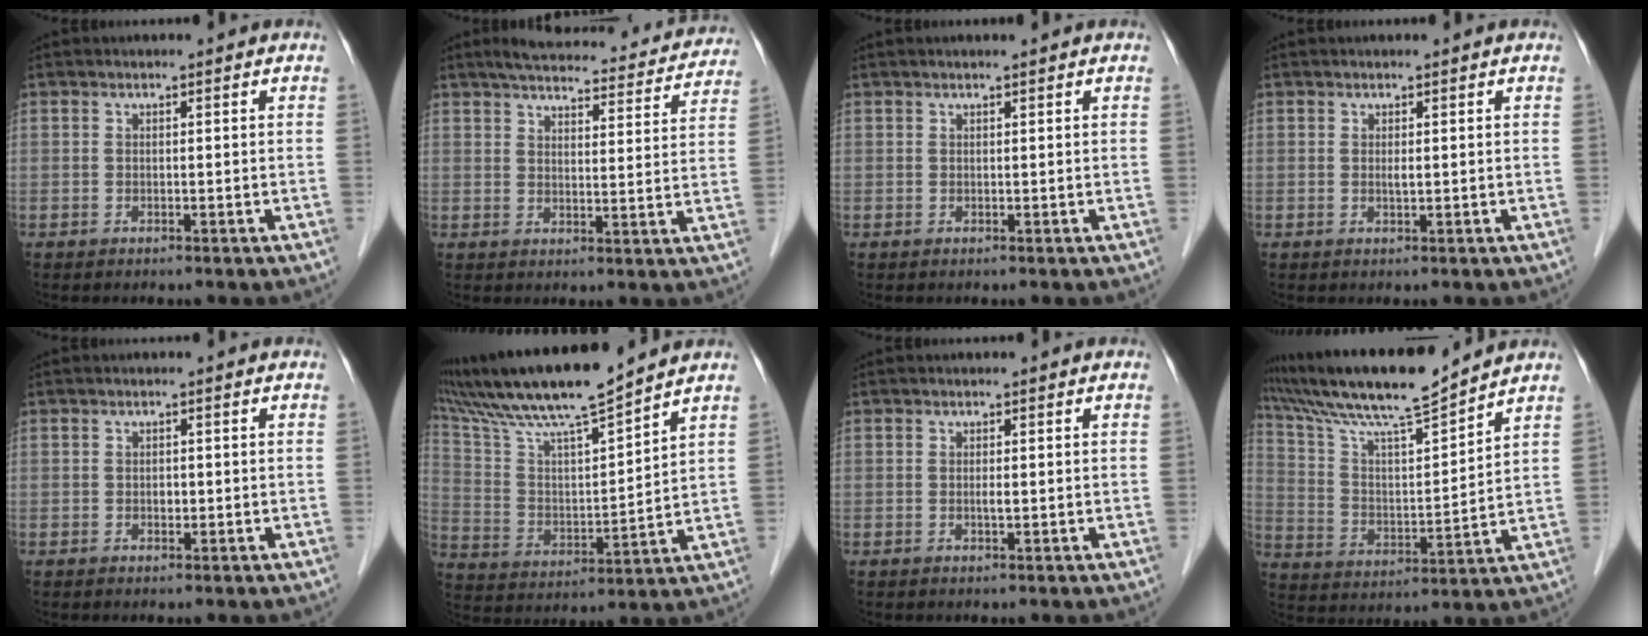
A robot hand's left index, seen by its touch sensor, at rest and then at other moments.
{"total": 21.5, "force": [19.5, 4.4, 8.0], "torque": [-0.104, 0.011, 0.237]}
{"total": 1.0, "force": [0.8, 0.0, 0.6], "torque": [-0.011, 0.008, 0.015]}
{"total": 0.7, "force": [0.2, 0.1, 0.7], "torque": [-0.016, -0.002, 0.003]}
{"total": 0.9, "force": [-0.2, 0.6, 0.6], "torque": [-0.012, 0.001, -0.002]}
{"total": 16.7, "force": [14.4, 0.0, 8.5], "torque": [-0.163, 0.010, 0.260]}
{"total": 0.7, "force": [0.0, 0.1, 0.7], "torque": [-0.016, -0.003, 0.000]}
{"total": 15.6, "force": [13.8, 0.1, 7.4], "torque": [-0.144, 0.010, 0.246]}